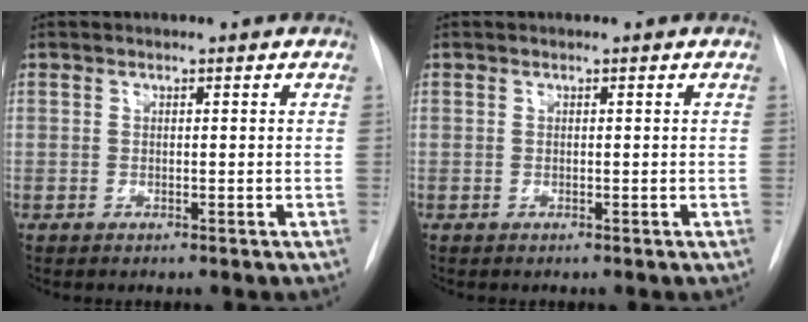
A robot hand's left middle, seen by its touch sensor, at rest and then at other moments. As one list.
[{"total": 0.0}]